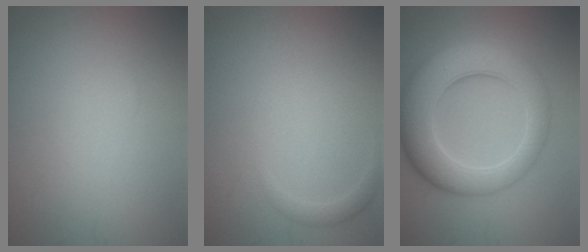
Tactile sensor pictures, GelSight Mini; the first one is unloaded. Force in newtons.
{"total": 1.1, "press": 1.1, "slide": 0.0}
{"total": 9.0, "press": 9.0, "slide": 0.3}